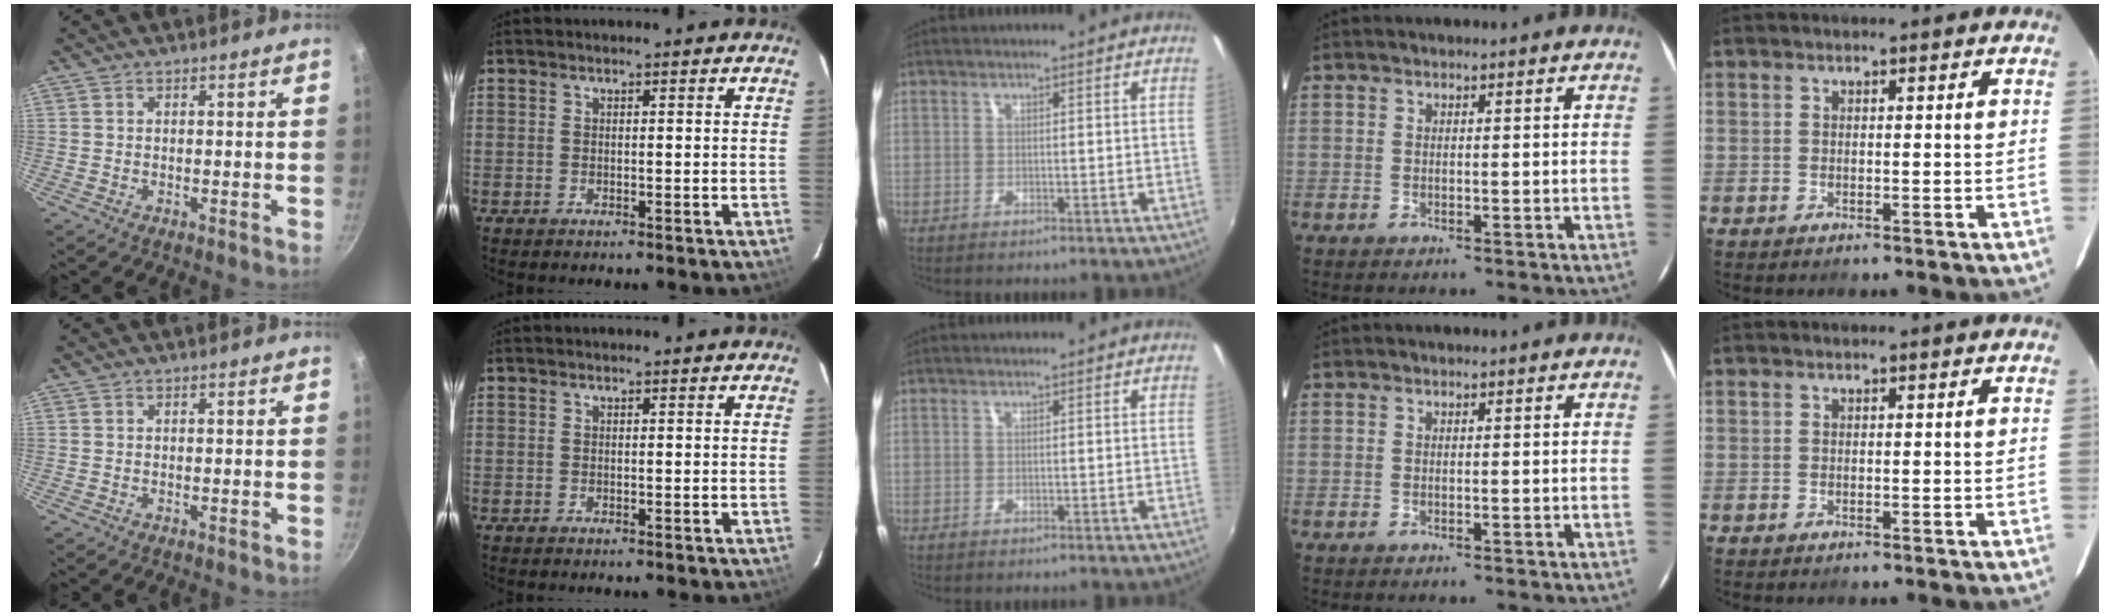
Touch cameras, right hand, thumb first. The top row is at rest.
{}